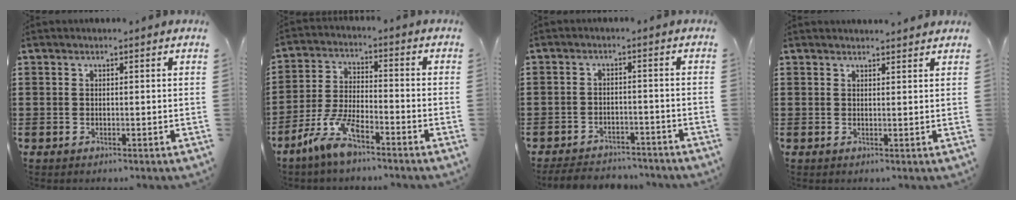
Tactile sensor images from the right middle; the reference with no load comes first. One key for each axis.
{"total": 7.6, "fx": -5.5, "fy": 1.7, "fz": 5.0, "tx": -0.123, "ty": -0.009, "tz": -0.107}
{"total": 3.9, "fx": -3.8, "fy": 0.7, "fz": 0.1, "tx": -0.014, "ty": 0.000, "tz": -0.082}
{"total": 1.4, "fx": 1.4, "fy": 0.0, "fz": 0.2, "tx": 0.002, "ty": -0.004, "tz": 0.025}